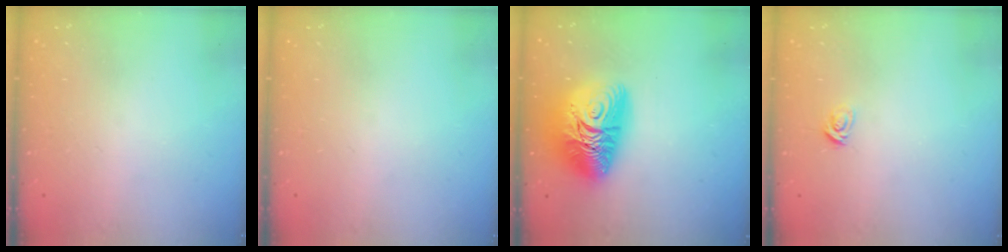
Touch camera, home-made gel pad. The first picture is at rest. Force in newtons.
{"total": 0.0}
{"total": 17.6, "press": 17.5, "slide": 1.7}
{"total": 3.7, "press": 3.7, "slide": 0.2}